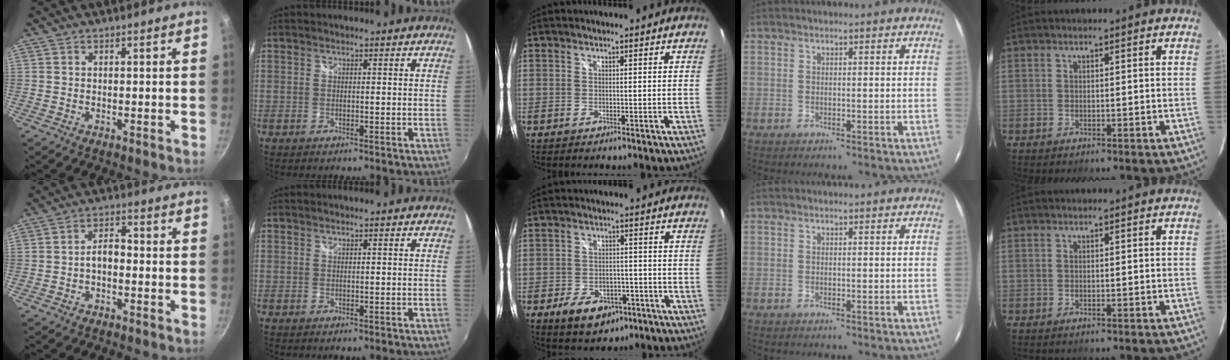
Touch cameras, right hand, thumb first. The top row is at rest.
{"thumb": {"total": 3.7, "force": [-1.2, 2.1, 2.8], "torque": [-0.035, 0.022, -0.026]}, "middle": {"total": 9.2, "force": [-5.1, 6.0, 4.8], "torque": [-0.109, 0.003, -0.064]}}